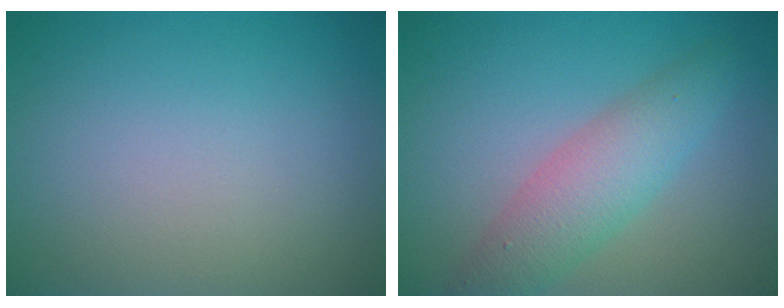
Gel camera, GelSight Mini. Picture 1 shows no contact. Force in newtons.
{"total": 4.6, "press": 4.6, "slide": 0.0}